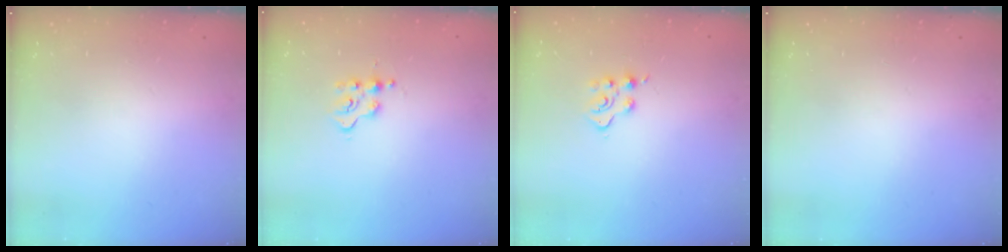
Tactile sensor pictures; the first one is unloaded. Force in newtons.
{"total": 3.6, "press": 3.5, "slide": 0.4}
{"total": 4.6, "press": 4.6, "slide": 0.6}
{"total": 0.0}